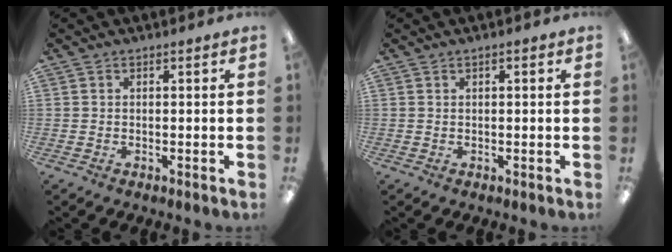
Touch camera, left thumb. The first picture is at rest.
{"total": 1.0, "force": [0.4, 0.3, 0.8], "torque": [-0.015, 0.003, 0.007]}